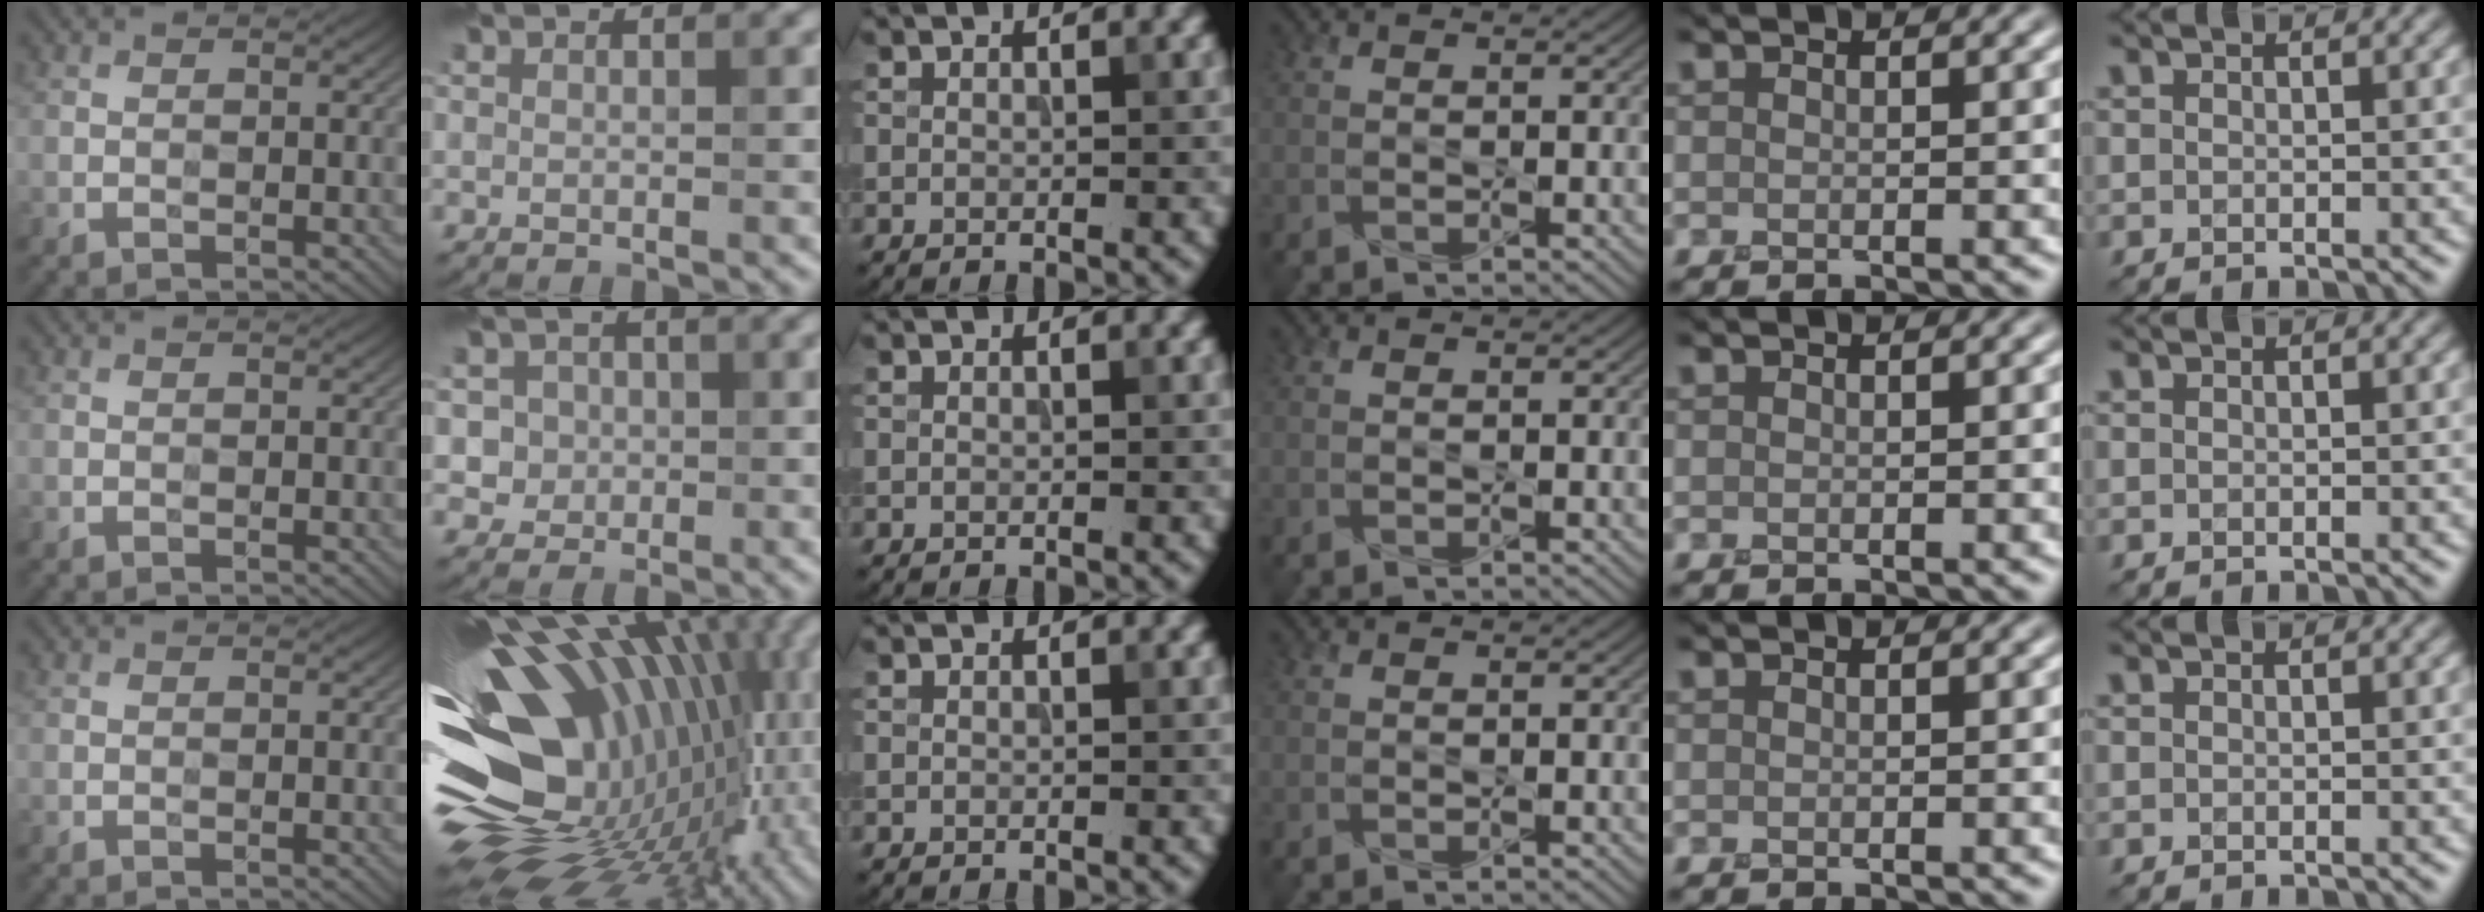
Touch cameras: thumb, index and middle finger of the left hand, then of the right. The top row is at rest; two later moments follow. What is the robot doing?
{"motion": "press", "object": "sticky note"}